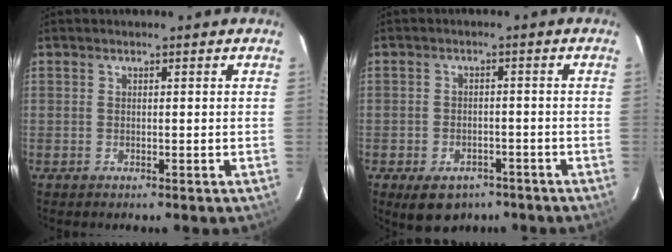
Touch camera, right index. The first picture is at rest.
{"total": 8.4, "force": [-5.5, 5.3, 3.6], "torque": [-0.077, 0.002, -0.067]}